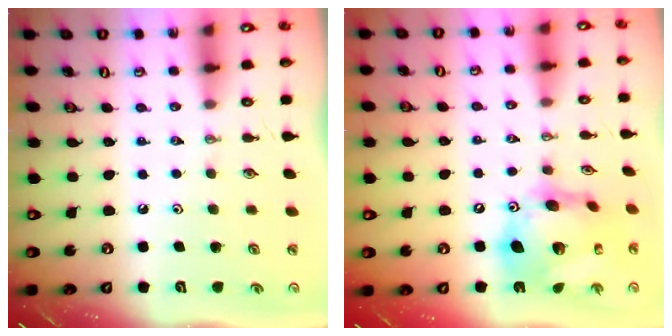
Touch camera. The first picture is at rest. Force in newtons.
{"total": 19.2, "press": 19.1, "slide": 2.0}